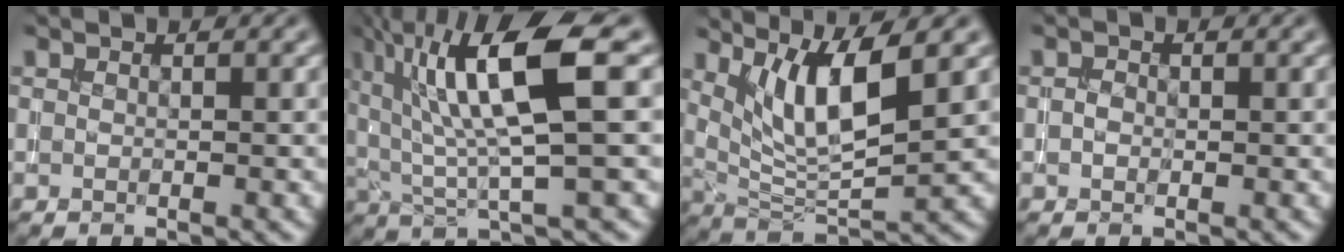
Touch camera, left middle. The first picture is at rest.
{"total": 10.2, "force": [3.4, 2.2, 9.4], "torque": [-0.164, 0.000, 0.064]}
{"total": 7.2, "force": [3.0, 1.9, 6.3], "torque": [-0.111, -0.013, 0.060]}
{"total": 0.7, "force": [-0.2, 0.6, 0.4], "torque": [-0.007, -0.001, -0.006]}